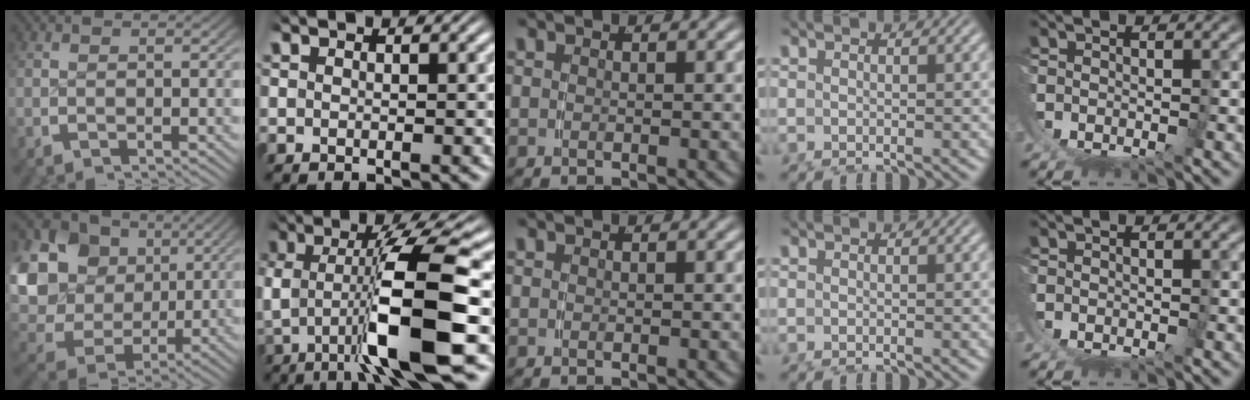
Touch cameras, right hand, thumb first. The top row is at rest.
{"thumb": {"total": 17.3, "force": [1.0, 14.2, 9.8], "torque": [-0.223, -0.042, 0.024]}, "index": {"total": 9.7, "force": [-0.4, 1.9, 9.5], "torque": [-0.156, -0.007, 0.002]}}